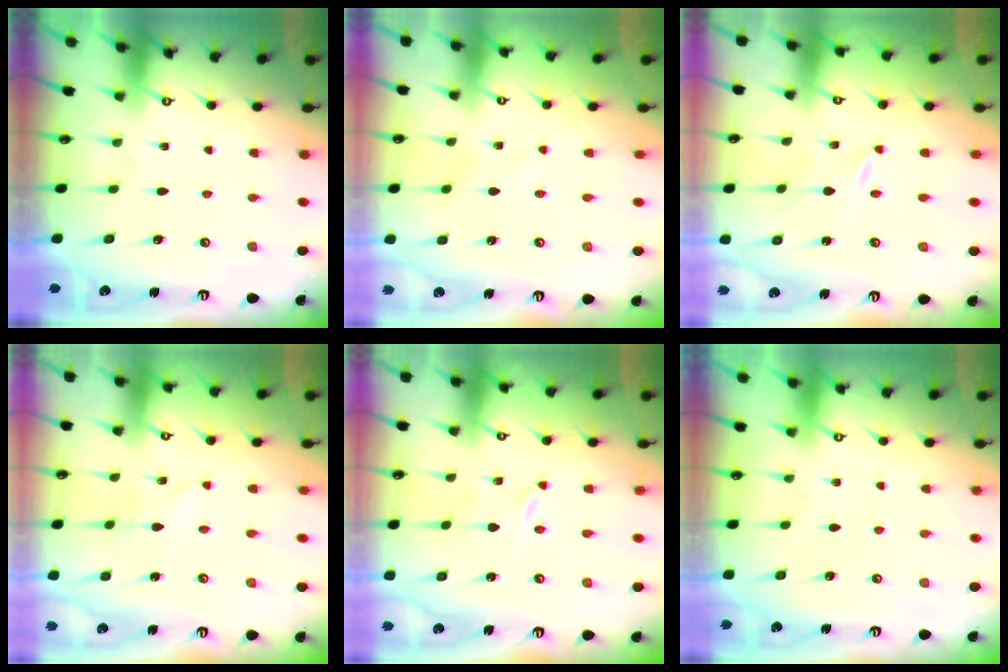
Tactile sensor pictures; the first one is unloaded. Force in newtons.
{"total": 0.0}
{"total": 0.0}
{"total": 2.4, "press": 2.4, "slide": 0.1}
{"total": 0.0}
{"total": 0.0}